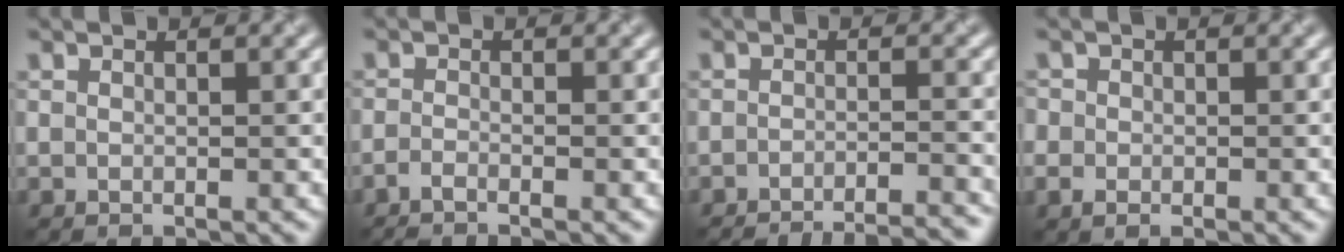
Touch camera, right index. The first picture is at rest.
{"total": 1.4, "force": [-1.2, 0.2, 0.8], "torque": [-0.016, -0.006, -0.030]}
{"total": 8.9, "force": [-8.2, 1.9, 2.9], "torque": [-0.011, 0.008, -0.095]}
{"total": 1.9, "force": [-0.5, 1.6, 1.1], "torque": [-0.016, -0.004, -0.013]}